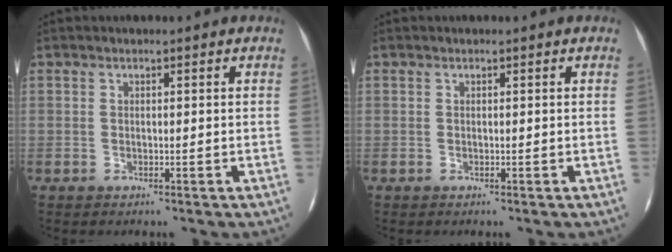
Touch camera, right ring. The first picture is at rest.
{"total": 0.0}